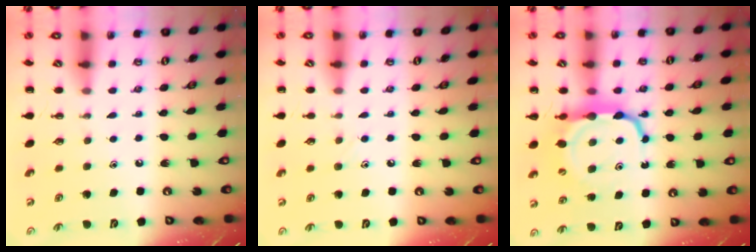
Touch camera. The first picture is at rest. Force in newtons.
{"total": 4.5, "press": 4.2, "slide": 1.6}
{"total": 9.1, "press": 9.0, "slide": 1.7}